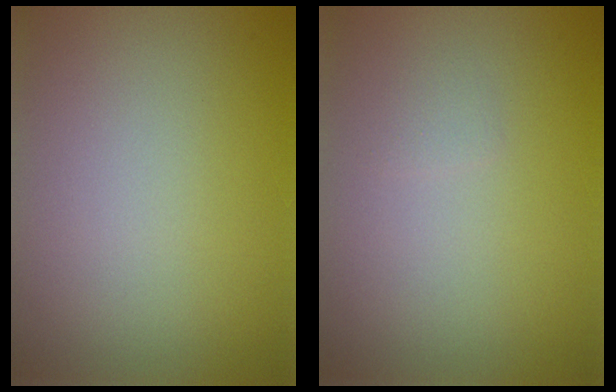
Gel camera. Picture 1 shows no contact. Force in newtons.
{"total": 0.6, "press": 0.6, "slide": 0.1}